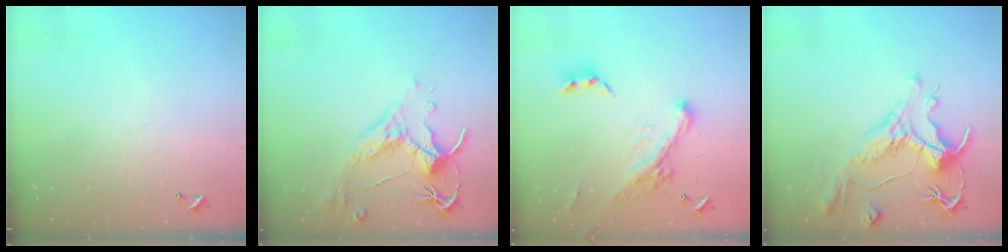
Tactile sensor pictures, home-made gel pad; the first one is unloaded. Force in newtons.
{"total": 2.5, "press": 2.1, "slide": 1.4}
{"total": 4.6, "press": 4.4, "slide": 1.4}
{"total": 2.2, "press": 1.7, "slide": 1.4}